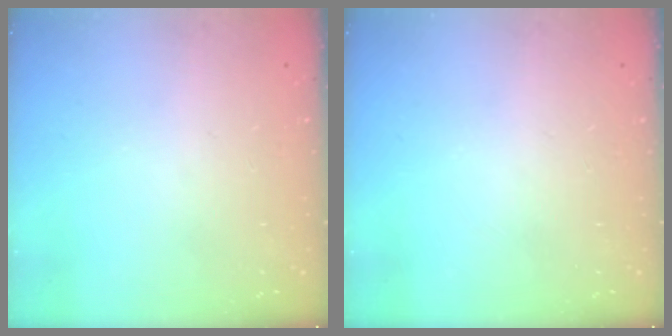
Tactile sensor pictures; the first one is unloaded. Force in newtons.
{"total": 0.0}